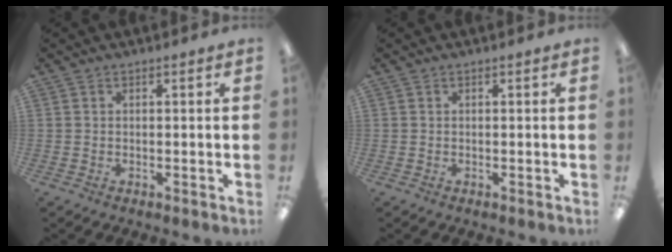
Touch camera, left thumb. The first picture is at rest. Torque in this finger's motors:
{"motor_torque": [-0.13, 0.13, 0.03, -0.01, 0.00]}